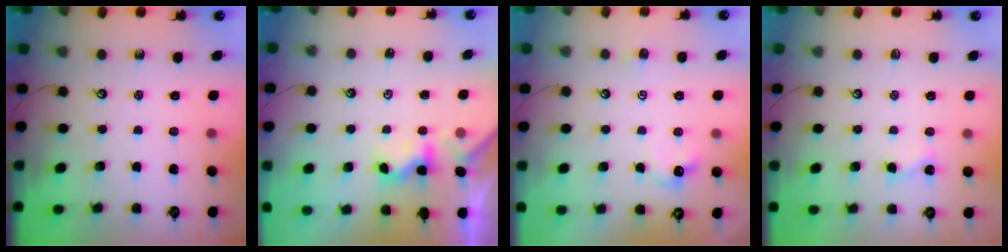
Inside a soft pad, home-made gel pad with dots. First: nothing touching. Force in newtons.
{"total": 1.8, "press": 1.7, "slide": 0.5}
{"total": 2.4, "press": 2.3, "slide": 0.7}
{"total": 2.3, "press": 2.3, "slide": 0.2}